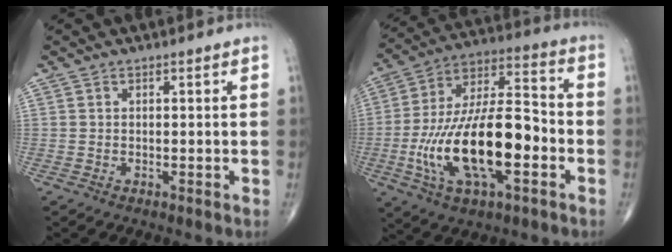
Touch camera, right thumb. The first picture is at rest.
{"total": 22.9, "force": [-5.7, 9.5, 20.0], "torque": [-0.371, 0.036, -0.093]}